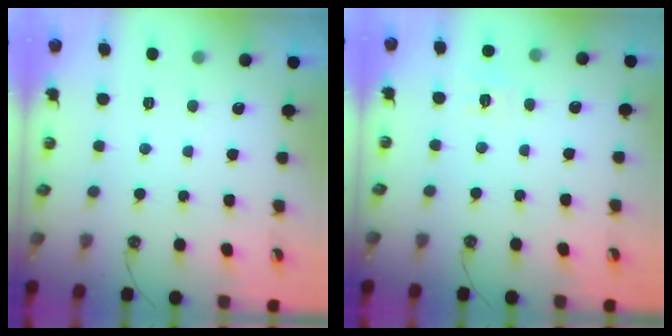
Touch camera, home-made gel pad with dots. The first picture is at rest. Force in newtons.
{"total": 6.8, "press": 6.7, "slide": 0.7}